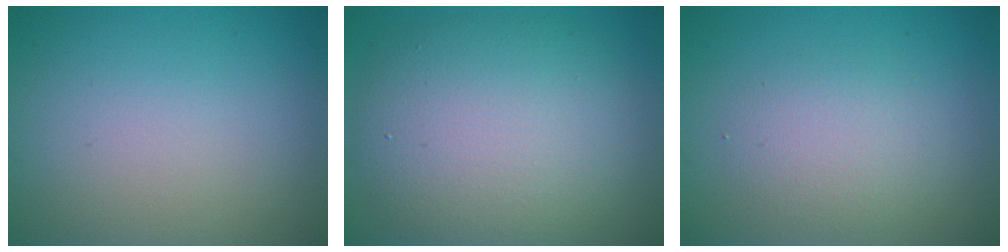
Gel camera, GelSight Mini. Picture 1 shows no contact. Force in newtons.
{"total": 9.2, "press": 9.2, "slide": 0.4}
{"total": 2.8, "press": 2.8, "slide": 0.2}